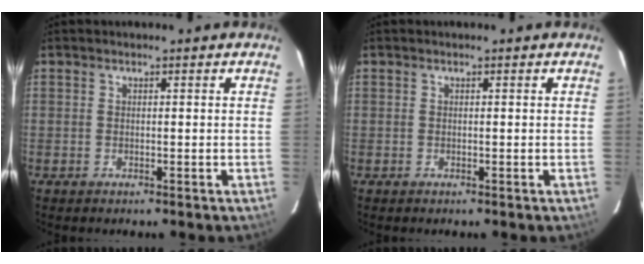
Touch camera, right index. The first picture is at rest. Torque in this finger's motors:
{"motor_torque": [0.00, 0.00, 0.00, 0.01]}